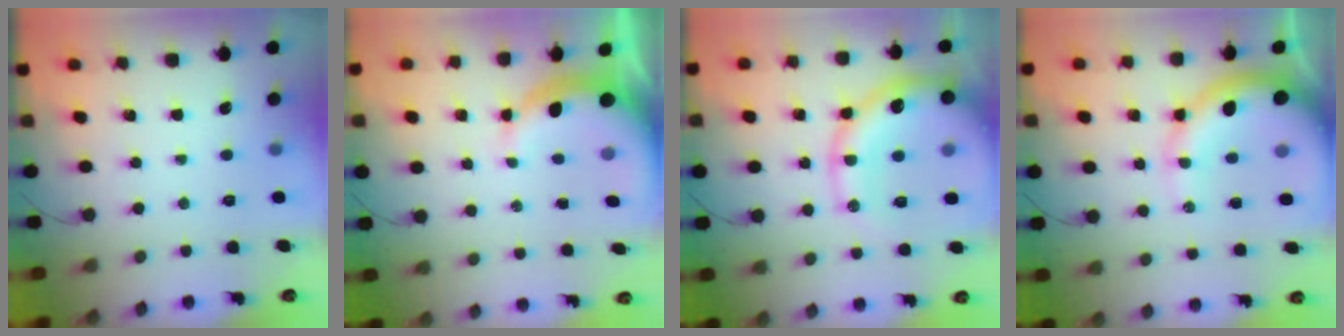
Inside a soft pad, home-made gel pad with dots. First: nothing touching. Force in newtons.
{"total": 9.1, "press": 8.9, "slide": 1.8}
{"total": 22.7, "press": 22.3, "slide": 4.2}
{"total": 15.0, "press": 14.6, "slide": 3.1}